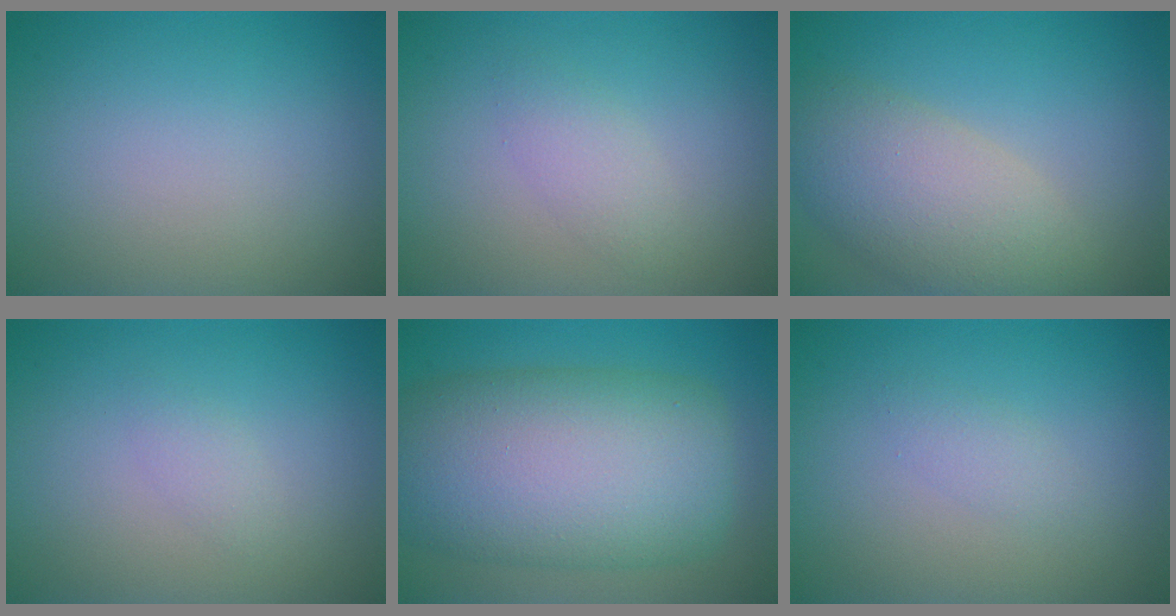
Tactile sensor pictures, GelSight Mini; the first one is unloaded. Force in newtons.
{"total": 1.8, "press": 1.8, "slide": 0.0}
{"total": 6.3, "press": 6.3, "slide": 0.5}
{"total": 1.0, "press": 1.0, "slide": 0.0}
{"total": 13.3, "press": 13.3, "slide": 0.3}
{"total": 1.1, "press": 1.1, "slide": 0.1}